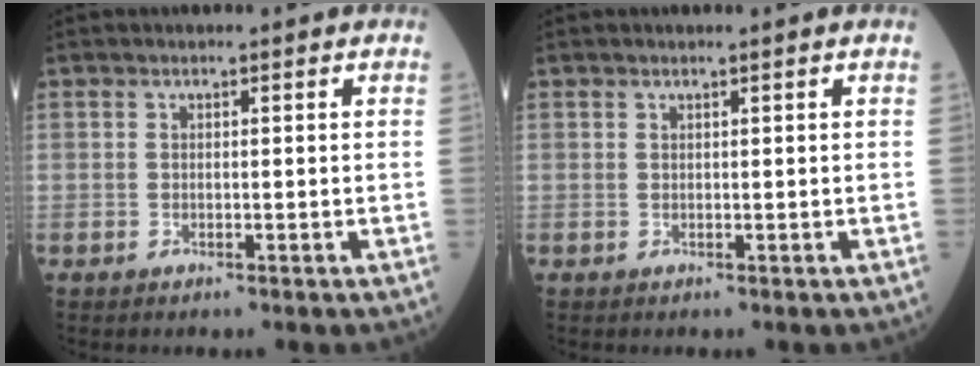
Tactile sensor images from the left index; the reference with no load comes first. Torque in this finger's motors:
{"motor_torque": [-0.04, -0.10, -0.01, -0.01]}